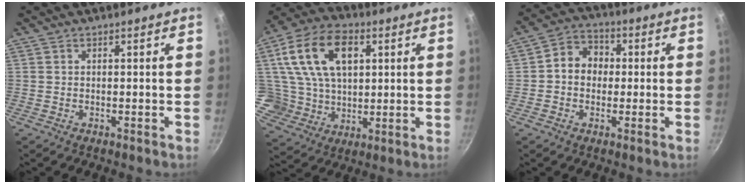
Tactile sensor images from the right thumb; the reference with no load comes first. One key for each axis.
{"total": 17.8, "fx": 5.3, "fy": 12.4, "fz": 11.6, "tx": -0.188, "ty": -0.008, "tz": 0.098}
{"total": 7.5, "fx": 0.2, "fy": 6.4, "fz": 4.0, "tx": -0.034, "ty": 0.017, "tz": -0.012}